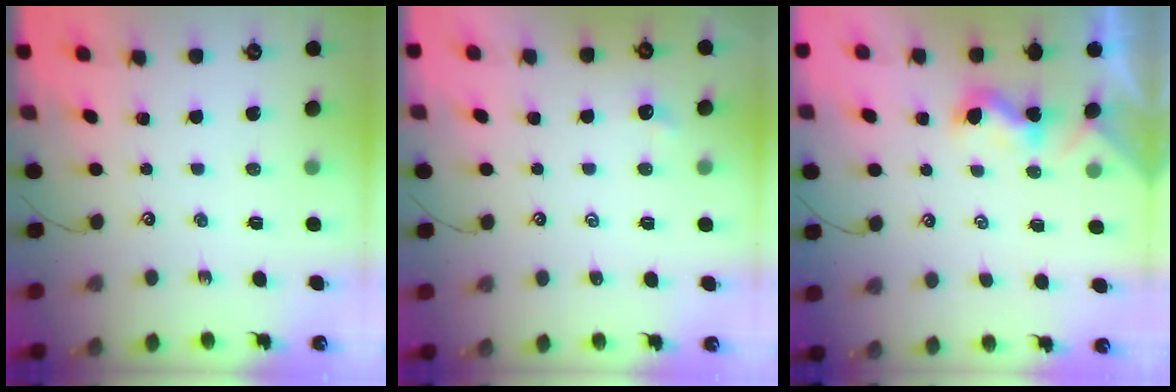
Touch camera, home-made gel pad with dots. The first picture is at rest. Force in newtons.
{"total": 0.5, "press": 0.4, "slide": 0.3}
{"total": 2.5, "press": 2.5, "slide": 0.3}